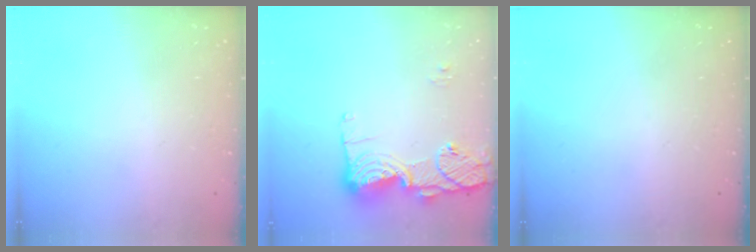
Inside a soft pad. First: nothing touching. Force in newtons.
{"total": 14.2, "press": 14.2, "slide": 1.5}
{"total": 0.0}